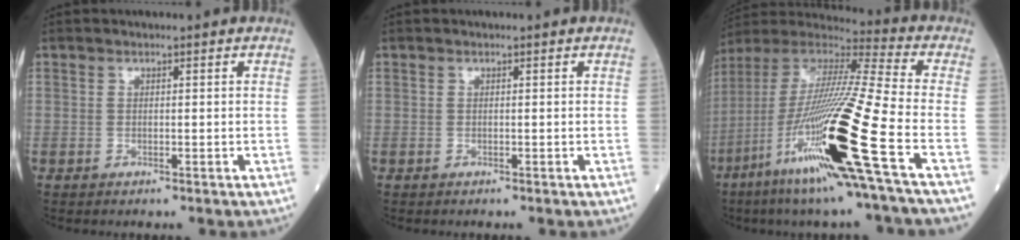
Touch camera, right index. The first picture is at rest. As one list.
[{"total": 0.0}, {"total": 24.9, "force": [-9.4, -0.2, 23.0], "torque": [-0.462, -0.053, -0.184]}]